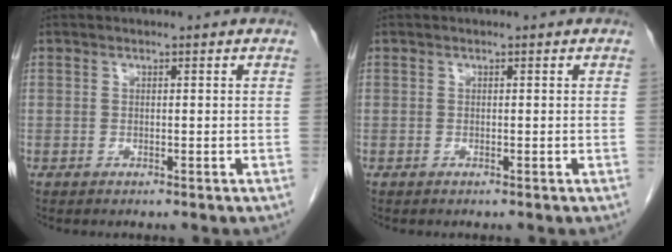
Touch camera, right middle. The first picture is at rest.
{"total": 0.0}